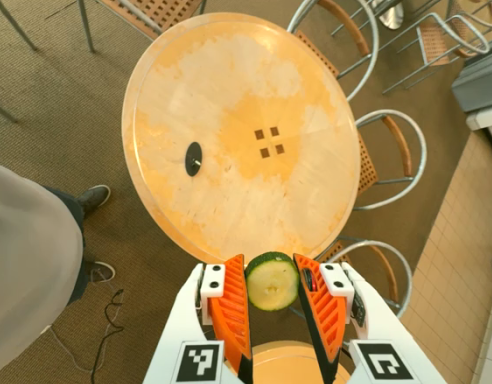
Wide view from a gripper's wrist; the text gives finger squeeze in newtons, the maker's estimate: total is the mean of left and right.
{"total": 9.2, "left": 9.1, "right": 9.3}